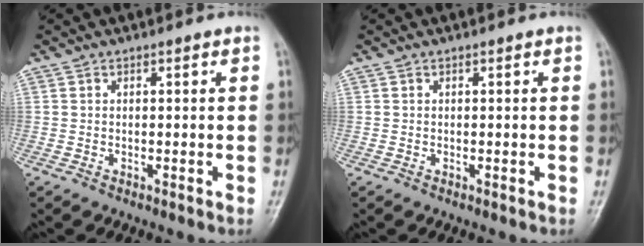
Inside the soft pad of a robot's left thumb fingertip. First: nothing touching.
{"total": 0.0}